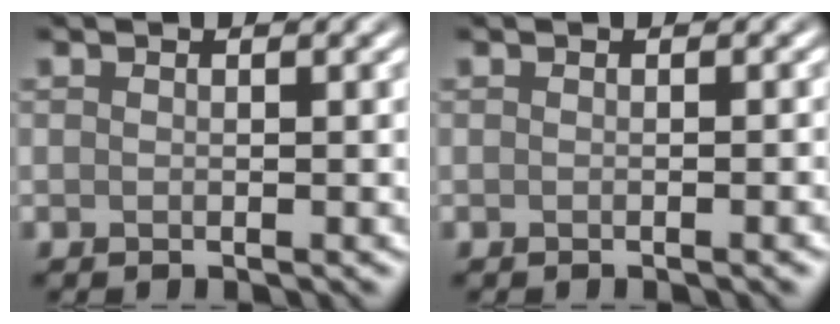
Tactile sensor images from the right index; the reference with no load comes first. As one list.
[{"total": 1.3, "force": [-0.4, 0.3, 1.1], "torque": [-0.008, 0.001, -0.008]}]